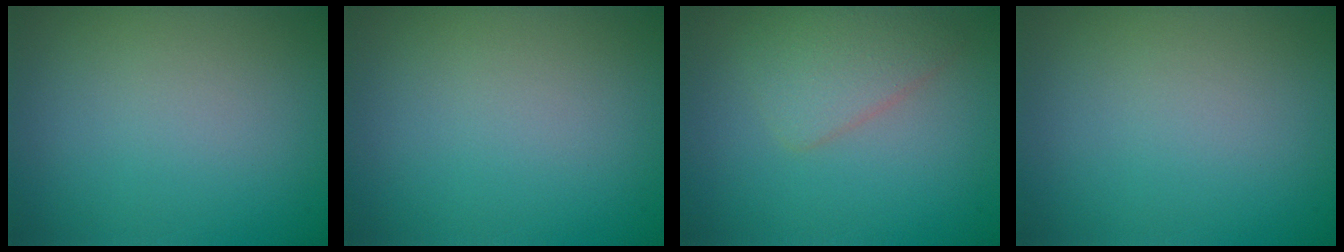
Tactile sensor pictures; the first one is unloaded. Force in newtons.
{"total": 0.0}
{"total": 2.6, "press": 2.6, "slide": 0.1}
{"total": 0.0}